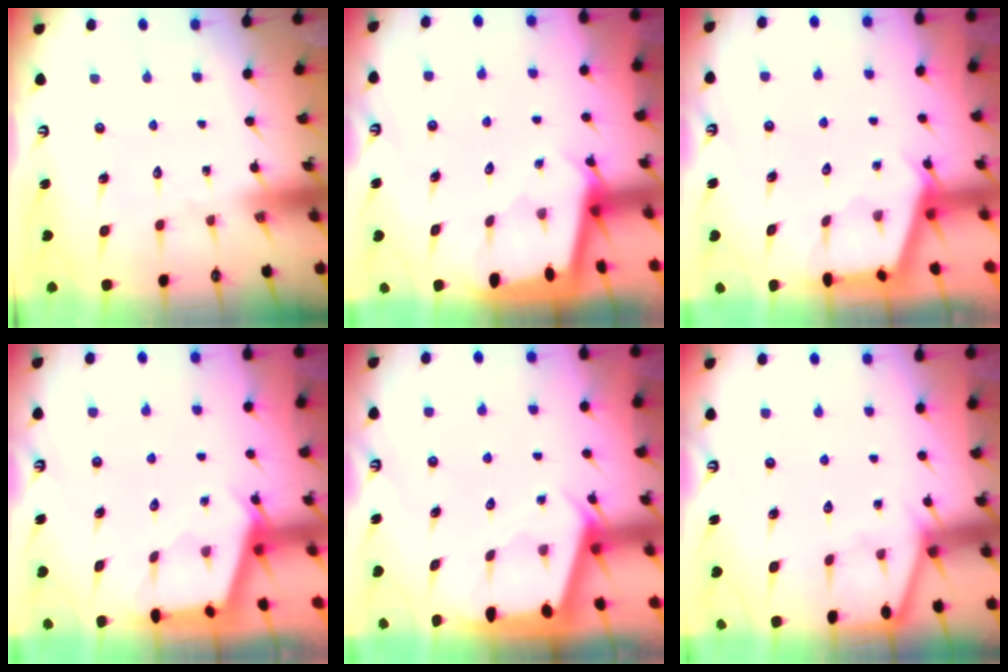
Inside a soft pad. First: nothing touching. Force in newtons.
{"total": 2.1, "press": 2.1, "slide": 0.2}
{"total": 2.9, "press": 2.9, "slide": 0.3}
{"total": 2.6, "press": 2.6, "slide": 0.3}
{"total": 2.5, "press": 2.5, "slide": 0.3}
{"total": 2.6, "press": 2.6, "slide": 0.3}